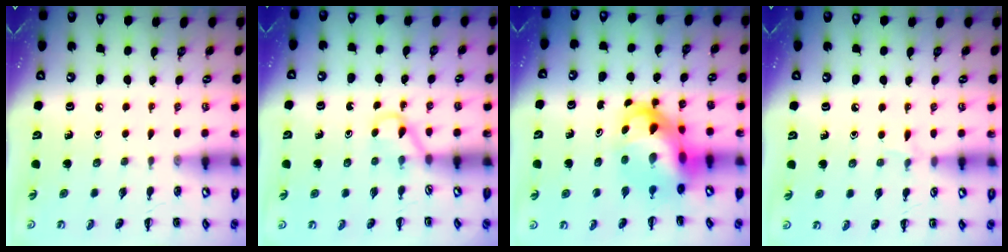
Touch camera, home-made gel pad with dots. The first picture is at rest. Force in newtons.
{"total": 2.6, "press": 2.4, "slide": 0.9}
{"total": 10.7, "press": 10.2, "slide": 3.0}
{"total": 4.3, "press": 4.1, "slide": 1.5}